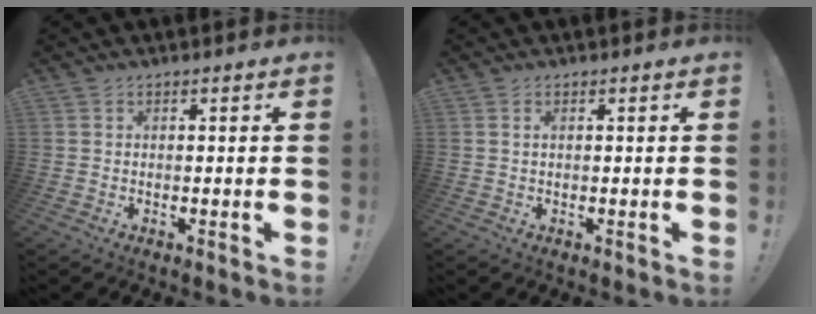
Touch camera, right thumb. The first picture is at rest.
{"total": 0.9, "force": [0.3, 0.4, 0.8], "torque": [-0.022, 0.005, 0.006]}